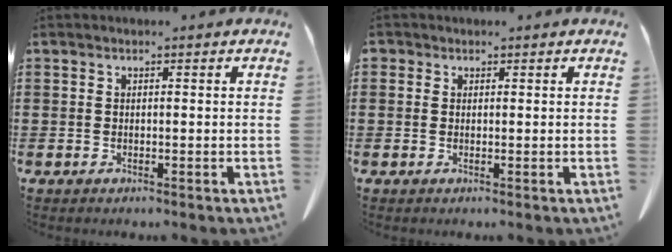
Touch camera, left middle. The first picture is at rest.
{"total": 0.7, "force": [0.2, 0.7, 0.1], "torque": [-0.005, 0.006, 0.002]}